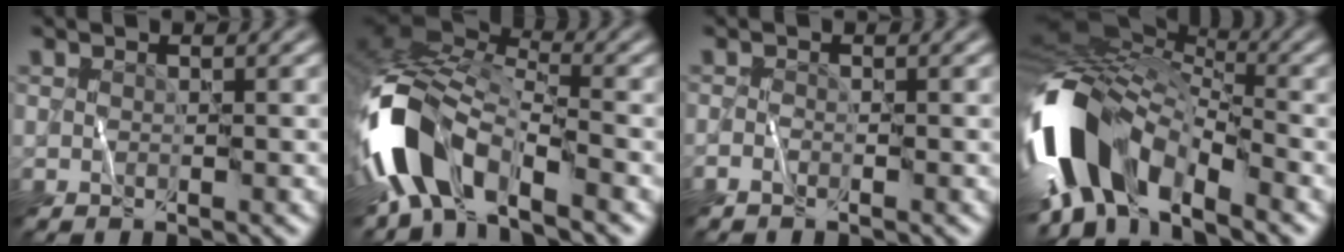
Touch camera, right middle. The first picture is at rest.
{"total": 10.2, "force": [-5.4, 5.0, 7.1], "torque": [-0.141, 0.003, -0.114]}
{"total": 0.7, "force": [-0.7, 0.1, 0.2], "torque": [-0.002, 0.003, -0.016]}
{"total": 12.7, "force": [-4.9, 7.1, 9.3], "torque": [-0.185, -0.002, -0.101]}